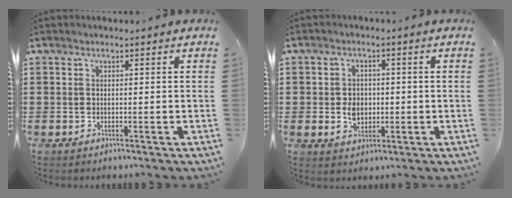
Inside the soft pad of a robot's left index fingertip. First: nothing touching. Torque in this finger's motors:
{"motor_torque": [0.17, 0.17, 0.25, 0.06]}